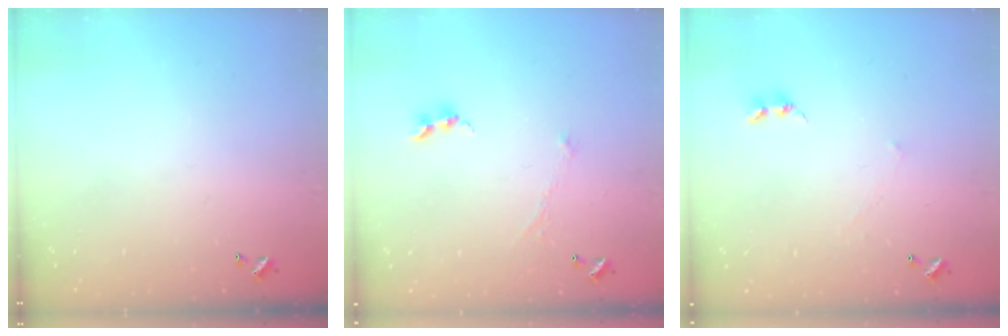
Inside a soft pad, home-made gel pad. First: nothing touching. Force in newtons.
{"total": 1.2, "press": 1.2, "slide": 0.1}
{"total": 1.7, "press": 1.6, "slide": 0.4}